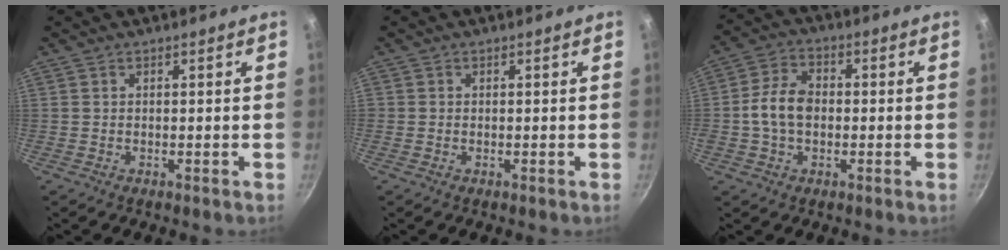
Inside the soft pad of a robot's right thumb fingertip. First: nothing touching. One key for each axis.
{"total": 0.0}
{"total": 8.0, "fx": -0.7, "fy": 5.5, "fz": 5.8, "tx": -0.100, "ty": 0.027, "tz": -0.024}